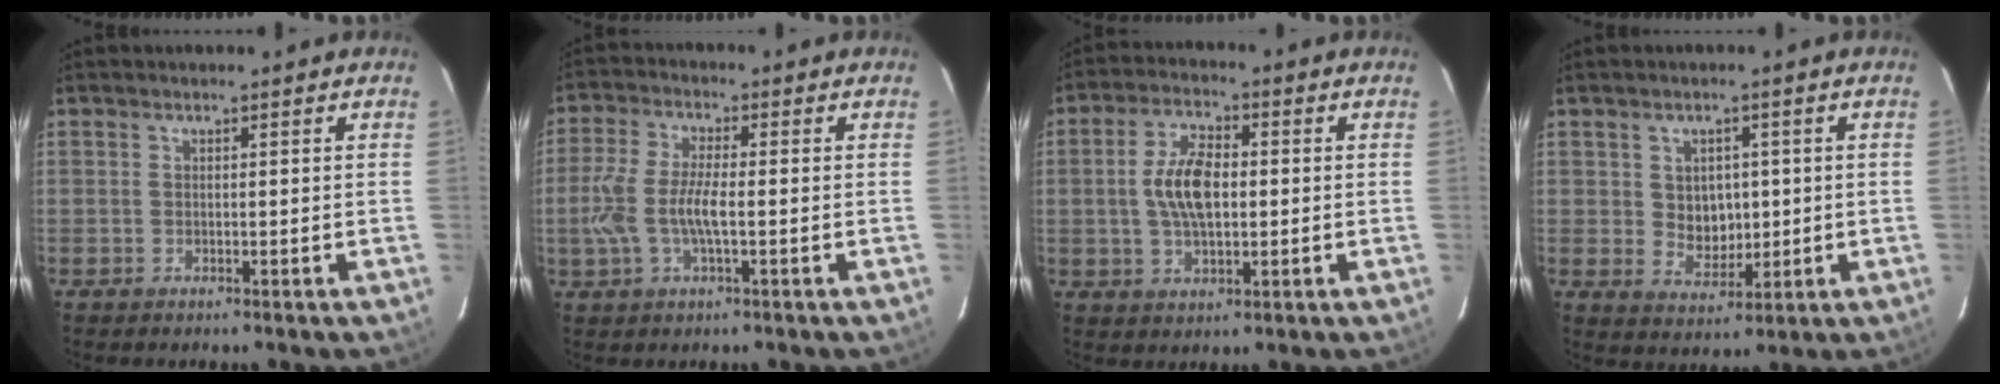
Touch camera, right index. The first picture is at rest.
{"total": 8.3, "force": [-1.4, 2.6, 7.7], "torque": [-0.167, 0.000, -0.028]}
{"total": 8.7, "force": [0.1, 4.3, 7.5], "torque": [-0.145, 0.010, 0.003]}
{"total": 5.6, "force": [0.5, 4.8, 2.8], "torque": [-0.048, 0.003, 0.020]}